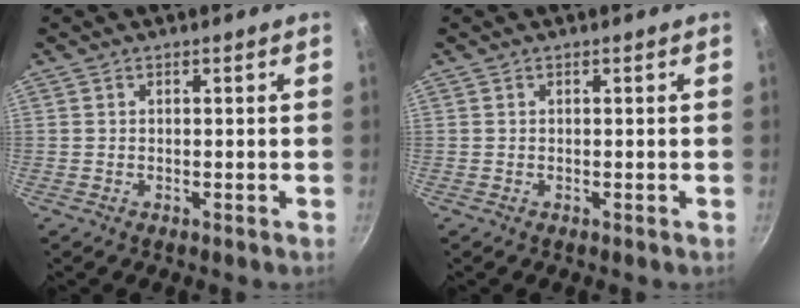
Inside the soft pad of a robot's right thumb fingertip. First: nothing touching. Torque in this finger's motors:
{"motor_torque": [0.00, 0.00, 0.04, 0.03, 0.00]}